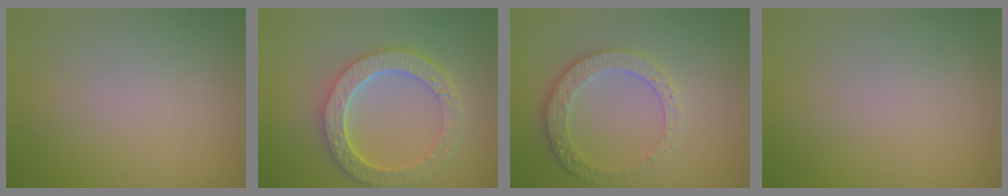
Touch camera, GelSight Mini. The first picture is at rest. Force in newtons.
{"total": 6.4, "press": 4.9, "slide": 4.1}
{"total": 3.6, "press": 3.3, "slide": 1.4}
{"total": 0.0}